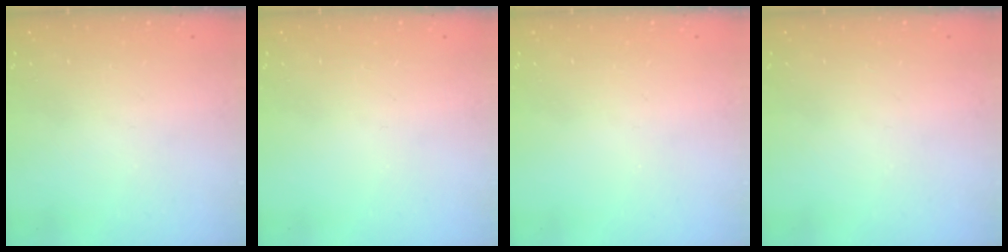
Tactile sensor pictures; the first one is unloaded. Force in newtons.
{"total": 0.0}
{"total": 0.0}
{"total": 0.0}